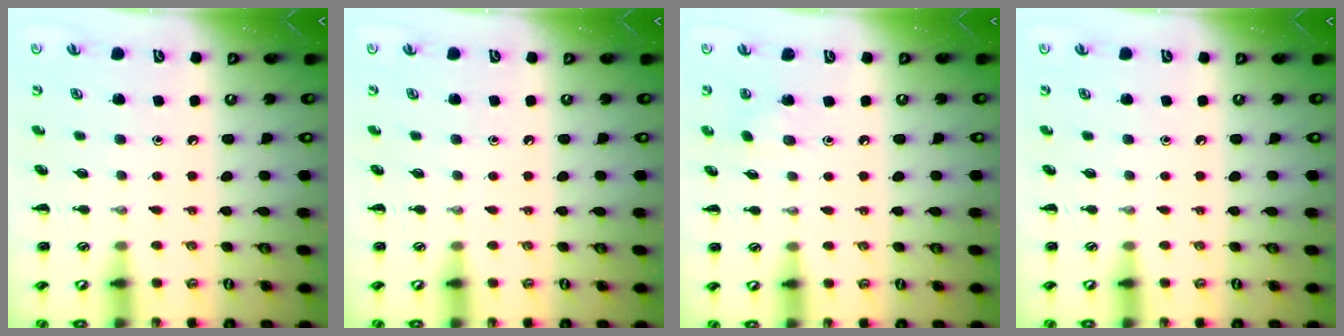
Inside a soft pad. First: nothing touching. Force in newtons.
{"total": 0.0}
{"total": 3.0, "press": 2.8, "slide": 1.0}
{"total": 0.0}